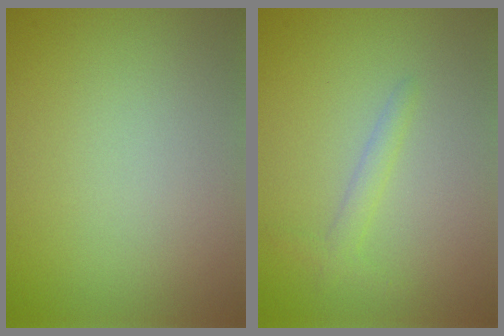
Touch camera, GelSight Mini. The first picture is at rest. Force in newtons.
{"total": 1.4, "press": 1.4, "slide": 0.1}